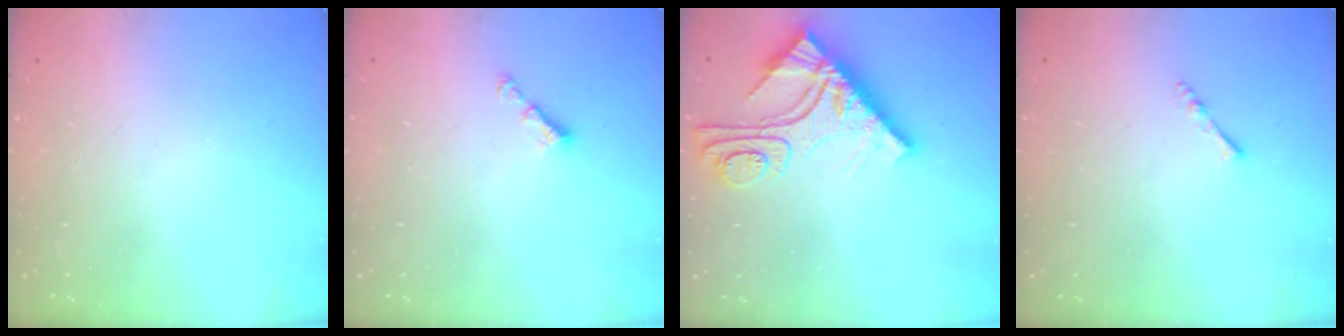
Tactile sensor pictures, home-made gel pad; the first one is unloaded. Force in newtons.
{"total": 2.9, "press": 2.9, "slide": 0.3}
{"total": 12.2, "press": 12.2, "slide": 1.2}
{"total": 2.4, "press": 2.3, "slide": 0.5}